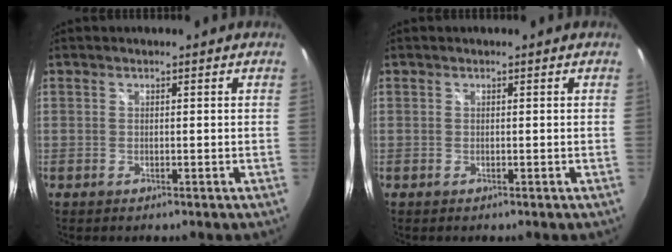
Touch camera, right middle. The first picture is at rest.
{"total": 0.0}